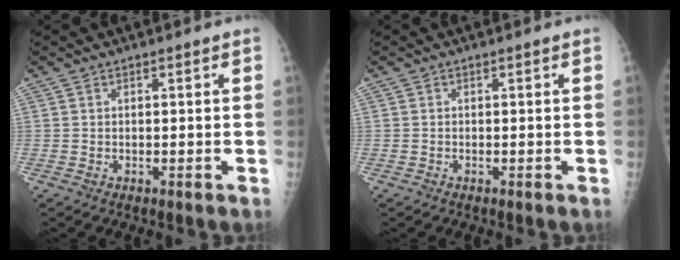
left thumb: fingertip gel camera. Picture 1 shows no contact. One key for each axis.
{"total": 0.0}